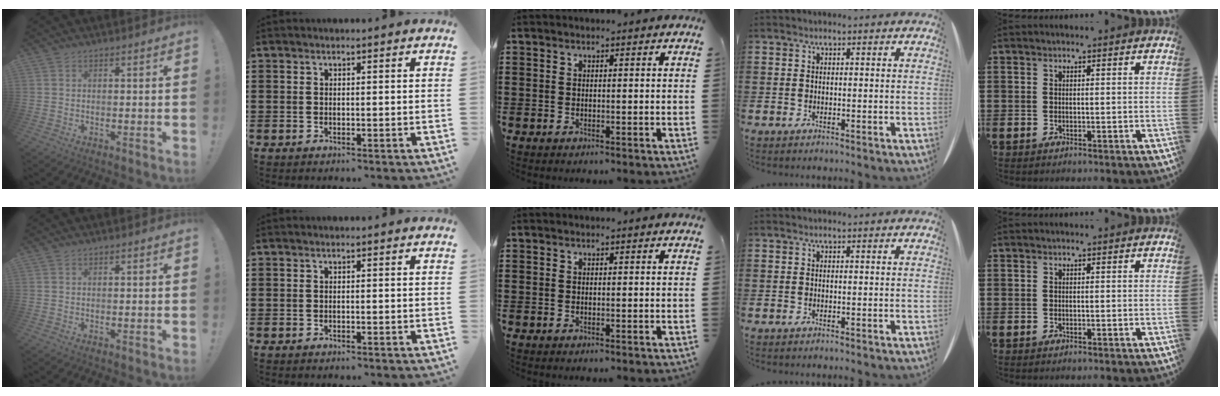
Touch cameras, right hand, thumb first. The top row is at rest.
{}